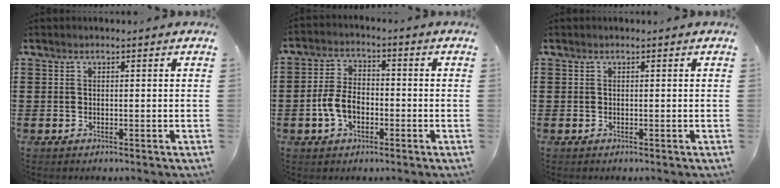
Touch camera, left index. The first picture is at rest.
{"total": 5.9, "force": [-2.0, 3.7, 4.2], "torque": [-0.102, 0.003, -0.044]}
{"total": 0.0}